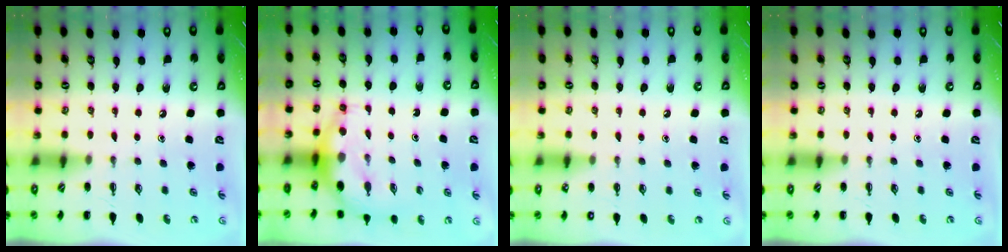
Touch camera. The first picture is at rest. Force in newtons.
{"total": 6.5, "press": 6.3, "slide": 1.5}
{"total": 1.4, "press": 1.4, "slide": 0.1}
{"total": 0.0}